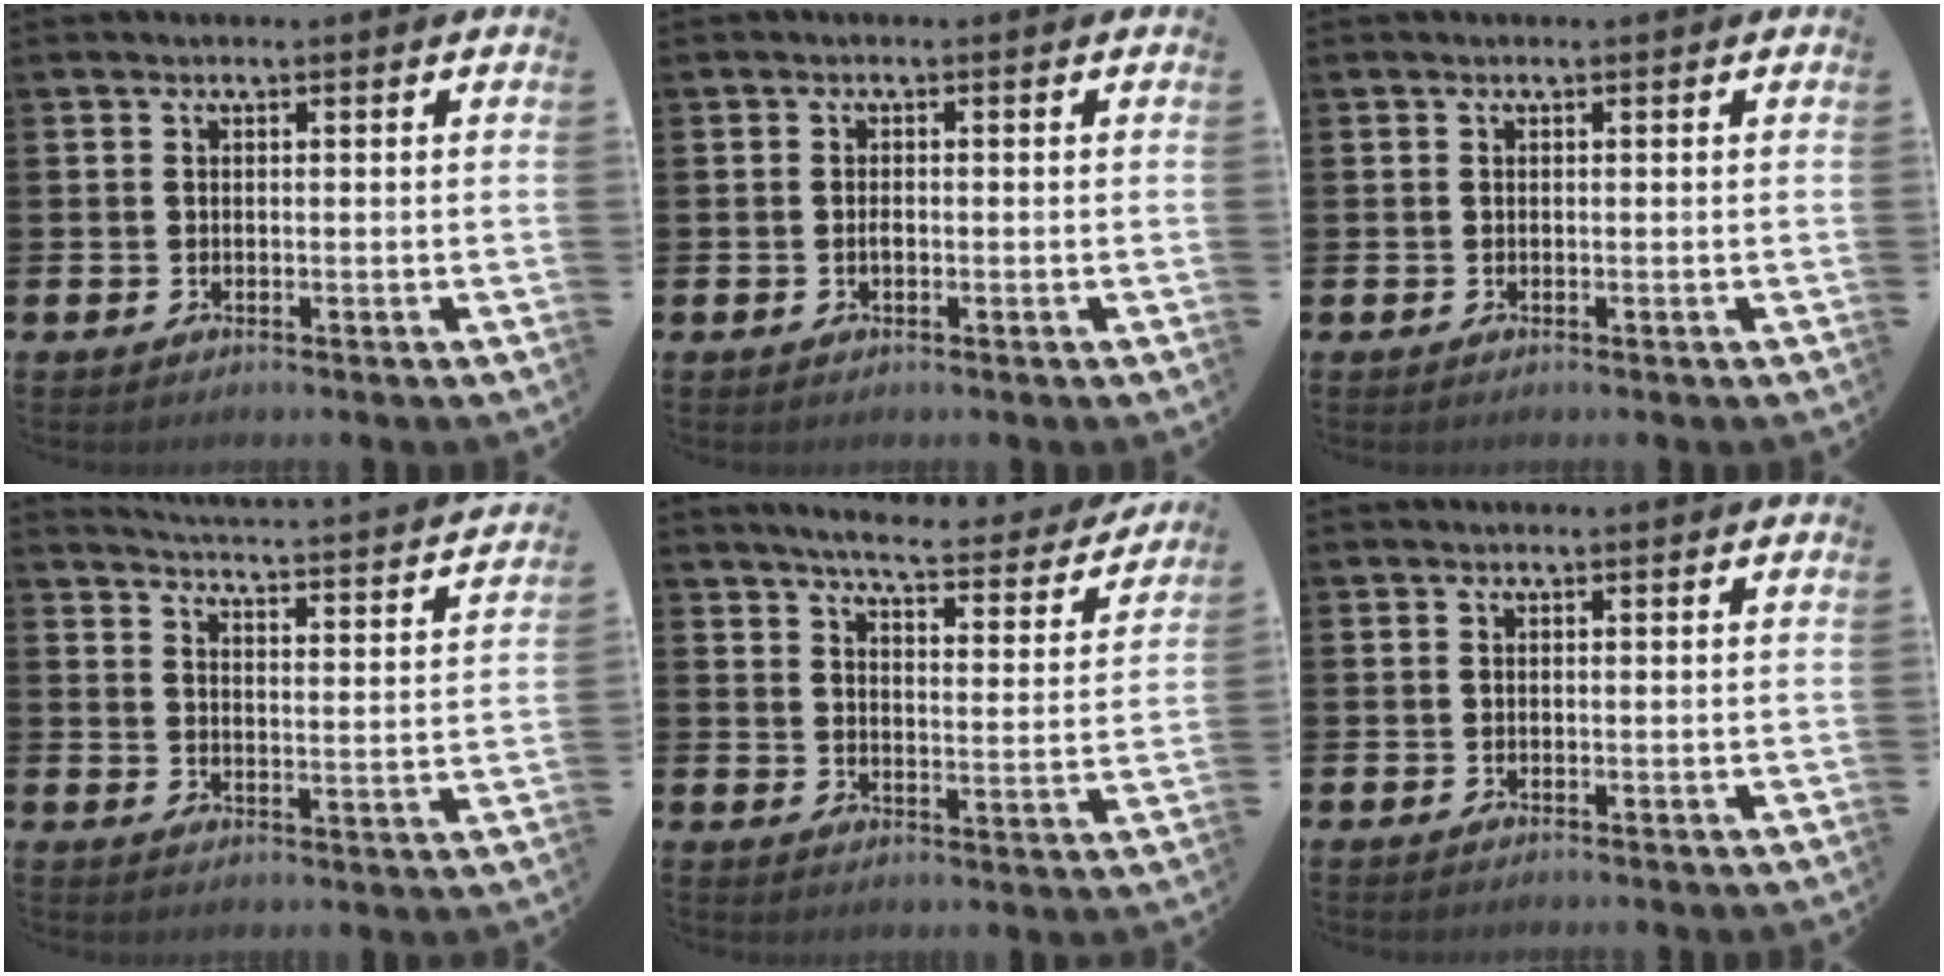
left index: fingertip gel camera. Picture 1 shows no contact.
{"total": 1.0, "force": [-0.3, 0.4, 0.8], "torque": [-0.015, 0.001, -0.006]}
{"total": 0.0}
{"total": 3.5, "force": [3.4, -0.4, 0.8], "torque": [-0.035, -0.041, 0.051]}
{"total": 5.9, "force": [5.5, 0.3, 2.1], "torque": [-0.050, -0.040, 0.089]}
{"total": 0.0}